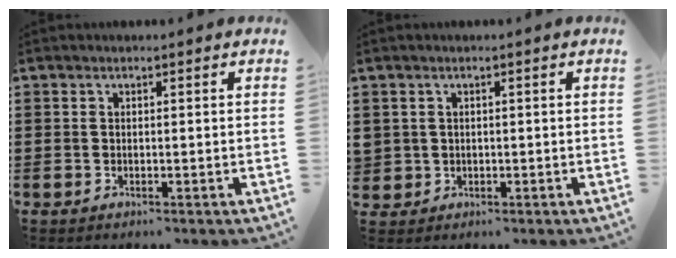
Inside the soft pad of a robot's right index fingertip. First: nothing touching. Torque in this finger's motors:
{"motor_torque": [1.09, 1.05, 0.06, 0.01]}